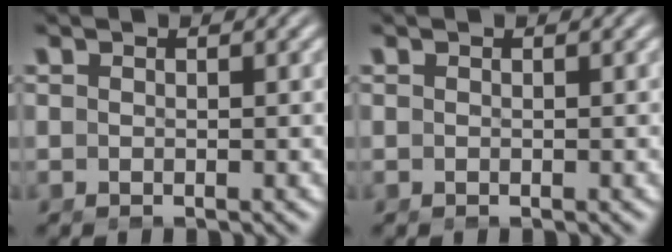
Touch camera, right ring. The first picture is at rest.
{"total": 0.0}